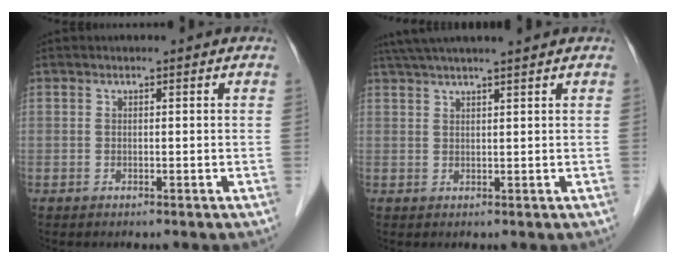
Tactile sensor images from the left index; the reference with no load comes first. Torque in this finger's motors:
{"motor_torque": [0.32, -0.73, 0.18, 0.05]}